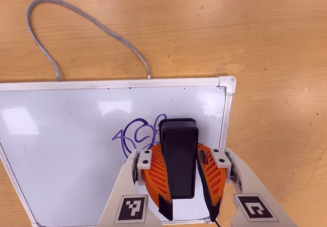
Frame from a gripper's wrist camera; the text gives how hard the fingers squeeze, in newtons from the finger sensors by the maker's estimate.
{"total": 13.7, "left": 13.5, "right": 14.0}